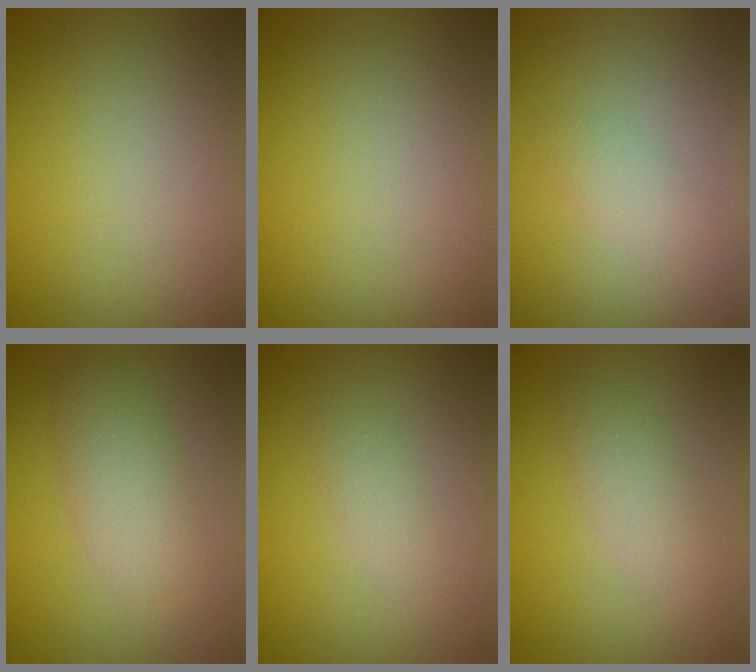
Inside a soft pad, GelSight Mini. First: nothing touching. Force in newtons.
{"total": 0.0}
{"total": 1.3, "press": 1.3, "slide": 0.1}
{"total": 3.2, "press": 3.2, "slide": 0.1}
{"total": 1.3, "press": 1.2, "slide": 0.1}
{"total": 2.2, "press": 2.2, "slide": 0.2}